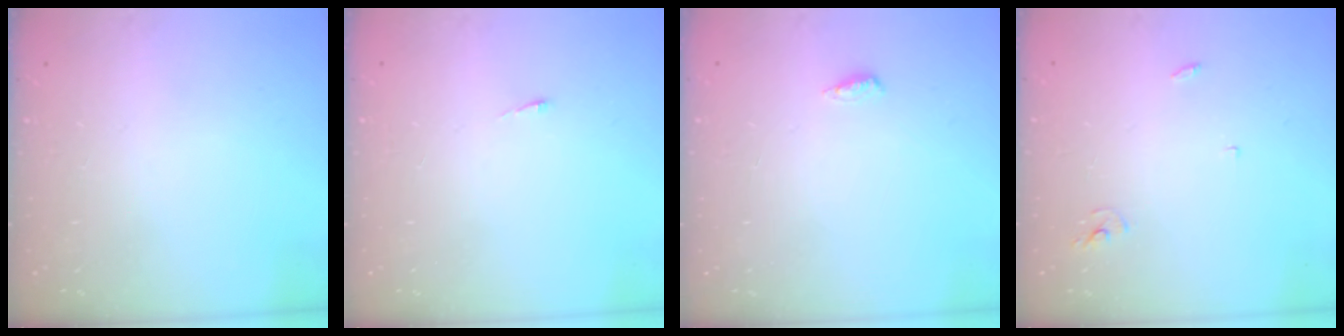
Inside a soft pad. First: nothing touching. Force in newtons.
{"total": 2.7, "press": 2.7, "slide": 0.4}
{"total": 3.4, "press": 3.0, "slide": 1.7}
{"total": 2.5, "press": 2.5, "slide": 0.1}